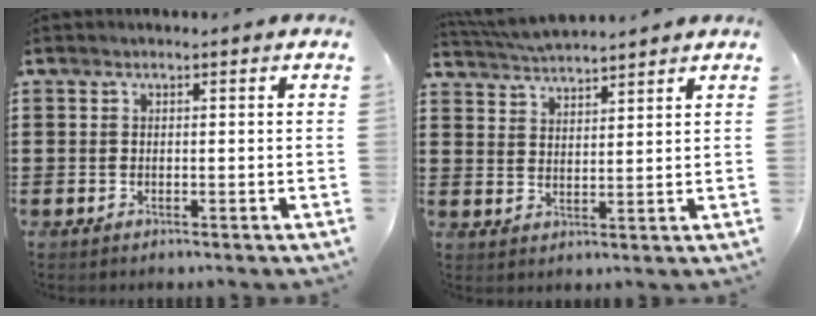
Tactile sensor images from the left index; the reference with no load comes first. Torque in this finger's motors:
{"motor_torque": [0.21, -0.36, 0.07, 0.09]}